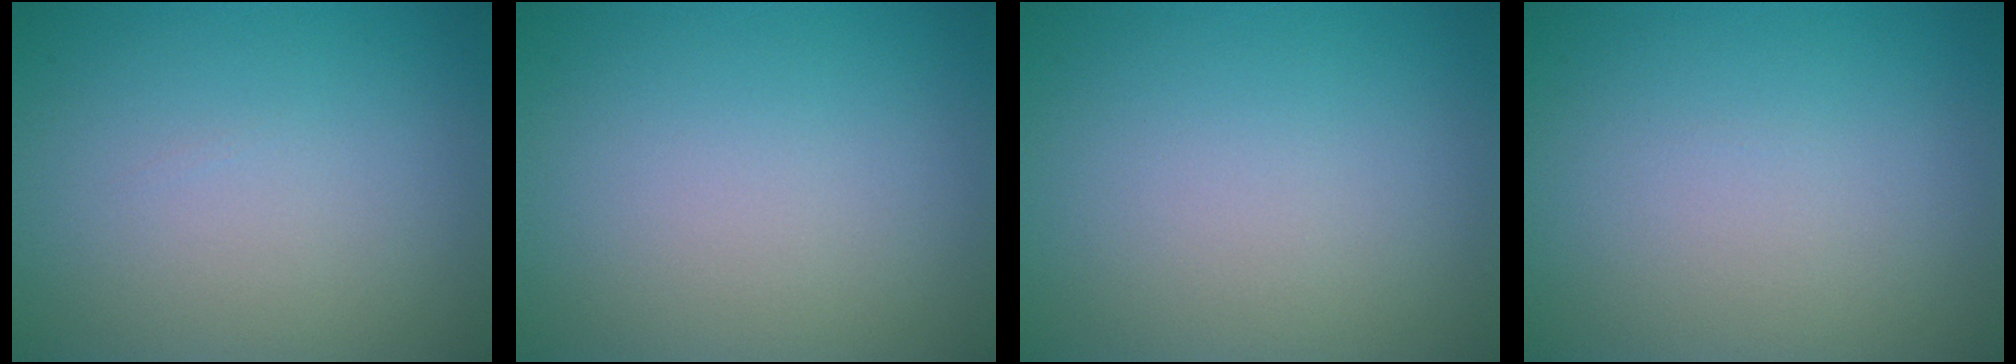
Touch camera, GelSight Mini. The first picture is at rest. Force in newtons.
{"total": 0.0}
{"total": 0.0}
{"total": 0.0}